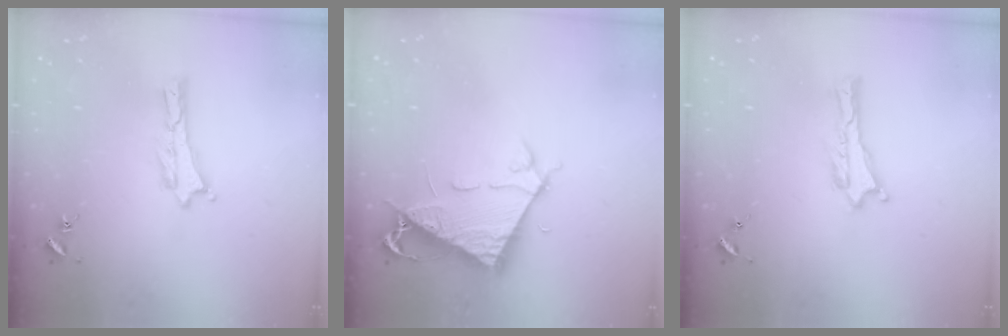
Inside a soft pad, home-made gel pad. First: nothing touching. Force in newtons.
{"total": 7.6, "press": 7.5, "slide": 1.0}
{"total": 0.0}